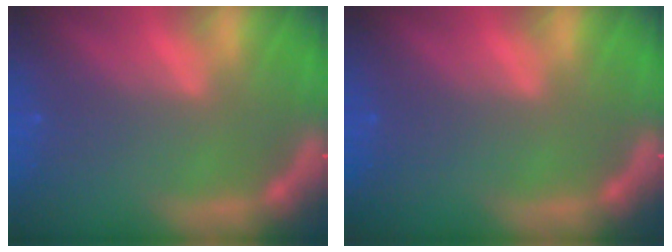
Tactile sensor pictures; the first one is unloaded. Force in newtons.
{"total": 0.0}